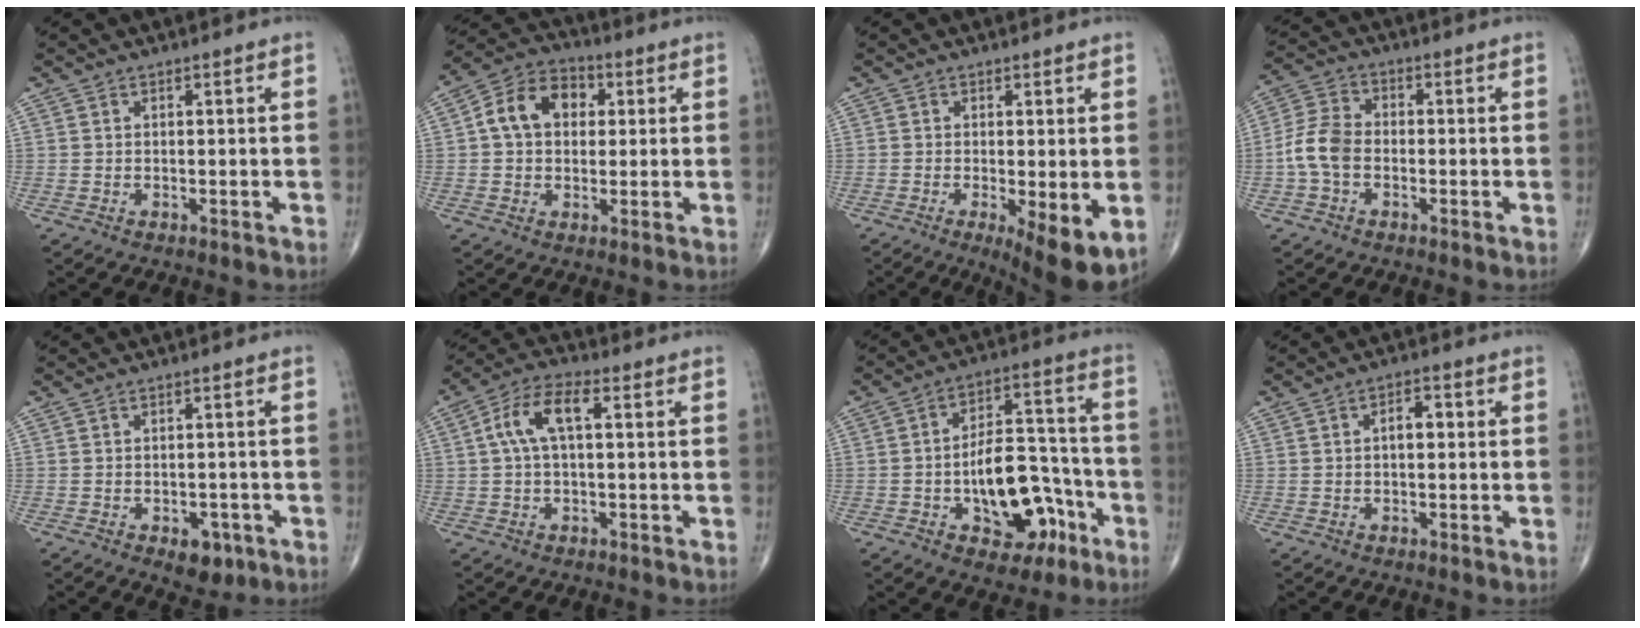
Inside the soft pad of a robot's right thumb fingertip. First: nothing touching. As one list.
[{"total": 10.7, "force": [1.9, 7.9, 7.0], "torque": [-0.103, 0.023, 0.021]}, {"total": 8.9, "force": [-2.3, 2.6, 8.2], "torque": [-0.118, -0.024, -0.033]}, {"total": 7.1, "force": [-1.7, 4.8, 5.0], "torque": [-0.103, 0.022, -0.046]}, {"total": 4.8, "force": [-2.3, 2.8, 3.1], "torque": [-0.022, 0.010, -0.024]}, {"total": 8.1, "force": [1.3, 3.5, 7.2], "torque": [-0.149, 0.031, 0.018]}, {"total": 16.3, "force": [-5.8, 9.2, 12.1], "torque": [-0.143, 0.055, -0.083]}, {"total": 5.3, "force": [0.4, 3.0, 4.4], "torque": [-0.058, 0.018, -0.002]}]